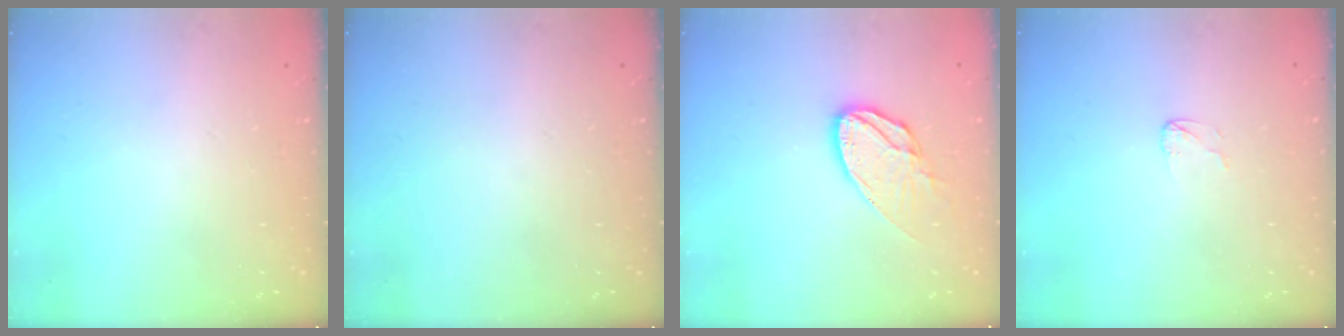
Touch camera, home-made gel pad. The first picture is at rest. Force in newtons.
{"total": 0.0}
{"total": 11.5, "press": 11.5, "slide": 0.5}
{"total": 2.6, "press": 2.6, "slide": 0.2}